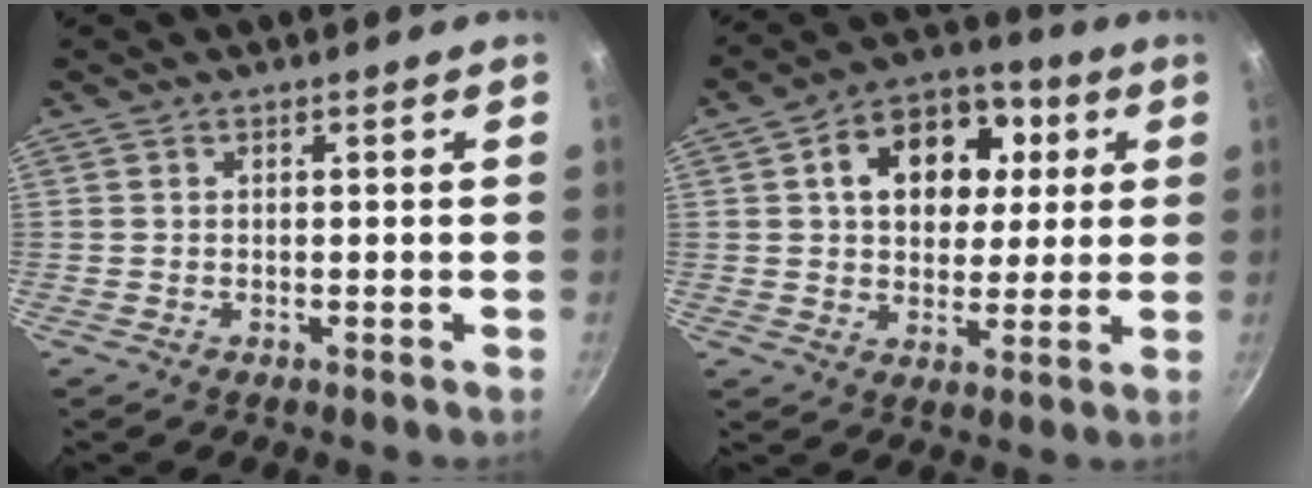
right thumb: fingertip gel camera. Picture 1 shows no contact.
{"total": 15.7, "force": [4.0, 11.4, 10.0], "torque": [-0.122, 0.012, 0.054]}